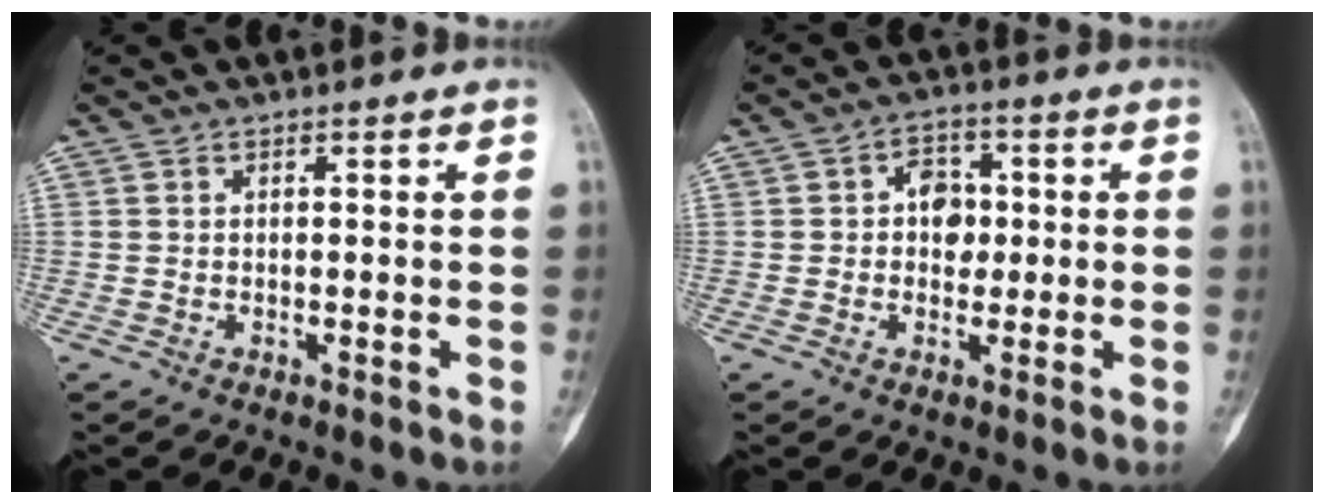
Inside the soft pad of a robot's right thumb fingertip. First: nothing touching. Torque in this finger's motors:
{"motor_torque": [0.57, 0.74, 0.29, -0.43, 0.01]}